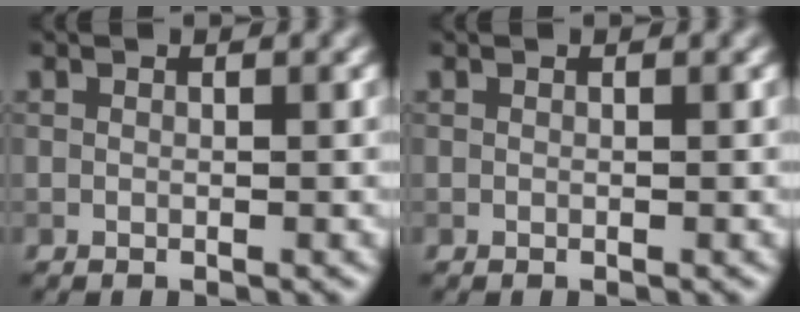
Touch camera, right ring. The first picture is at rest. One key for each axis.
{"total": 0.0}